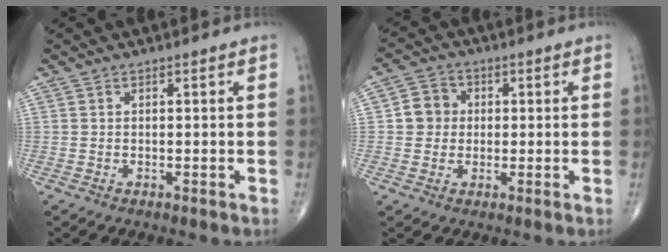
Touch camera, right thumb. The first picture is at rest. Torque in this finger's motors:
{"motor_torque": [-0.16, 0.18, 0.04, 0.00, 0.02]}